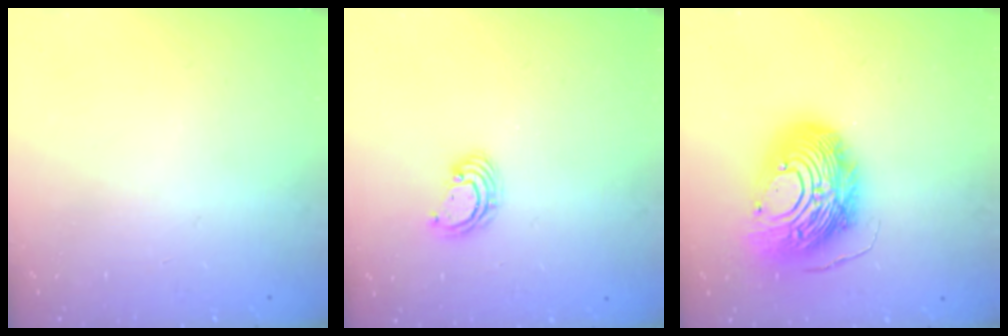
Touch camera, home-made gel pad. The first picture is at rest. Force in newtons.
{"total": 3.3, "press": 3.3, "slide": 0.2}
{"total": 18.2, "press": 18.1, "slide": 1.7}